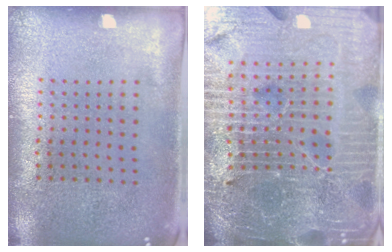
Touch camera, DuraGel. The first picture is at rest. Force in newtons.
{"total": 7.1, "press": 6.2, "slide": 3.5}